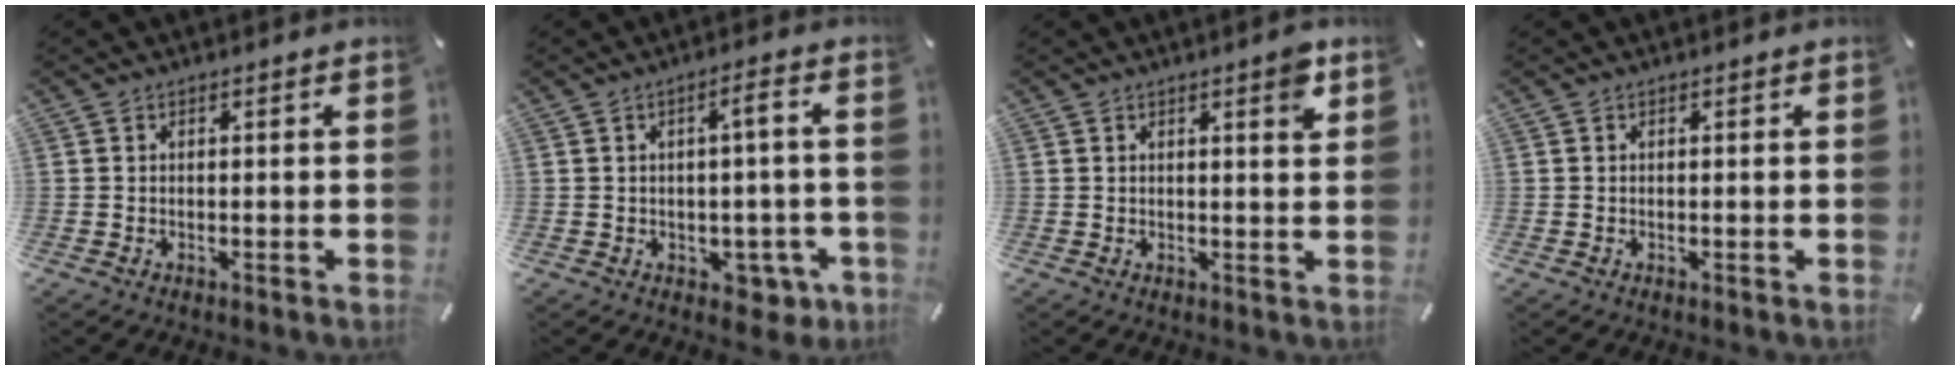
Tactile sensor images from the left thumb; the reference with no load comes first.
{"total": 6.2, "force": [-1.3, 3.3, 5.1], "torque": [-0.063, 0.006, -0.027]}
{"total": 3.6, "force": [2.1, 0.7, 2.8], "torque": [-0.036, -0.012, 0.032]}
{"total": 0.0}